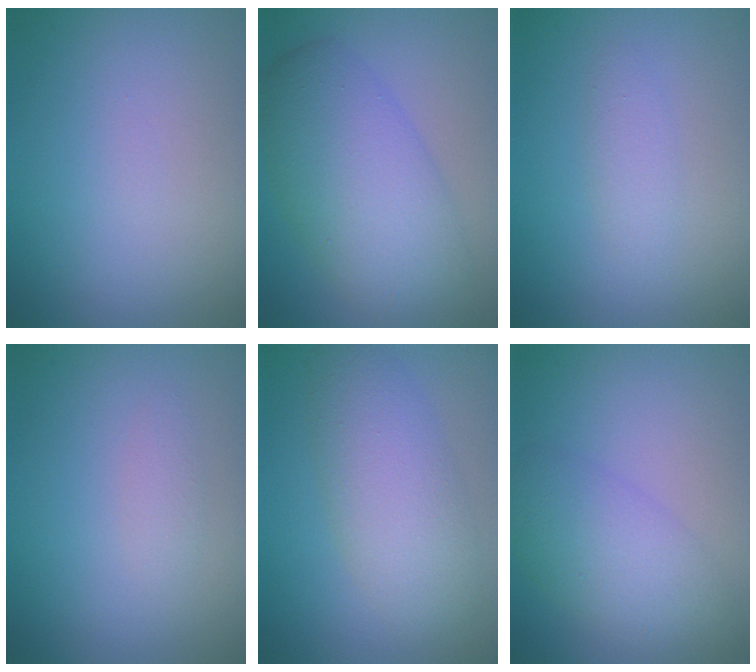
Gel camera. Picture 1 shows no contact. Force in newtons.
{"total": 7.9, "press": 7.9, "slide": 0.1}
{"total": 1.4, "press": 1.4, "slide": 0.0}
{"total": 1.0, "press": 1.0, "slide": 0.0}
{"total": 5.5, "press": 5.5, "slide": 0.2}
{"total": 4.6, "press": 4.5, "slide": 0.1}